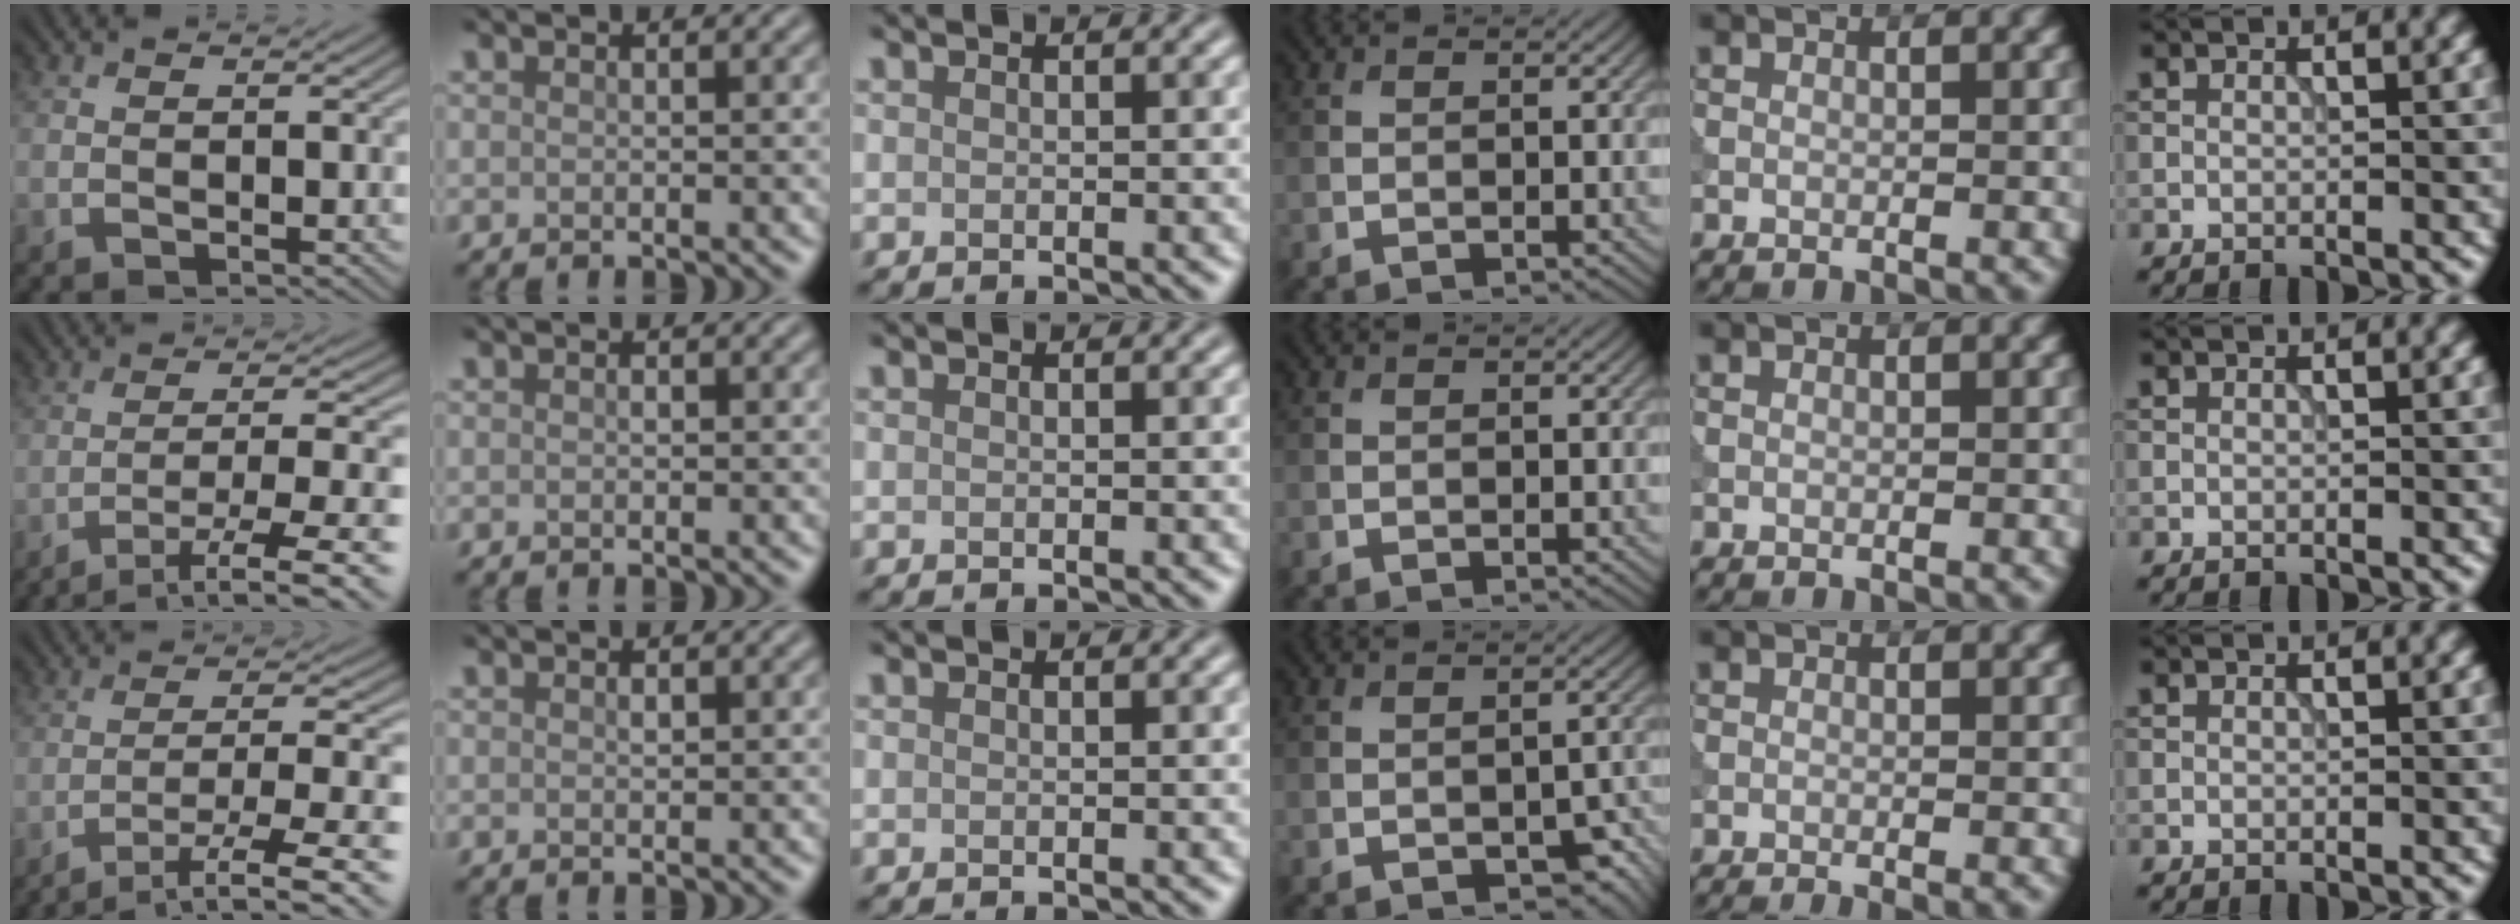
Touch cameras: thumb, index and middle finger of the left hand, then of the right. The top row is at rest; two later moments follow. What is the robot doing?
{"motion": "extract", "object": "tissue"}